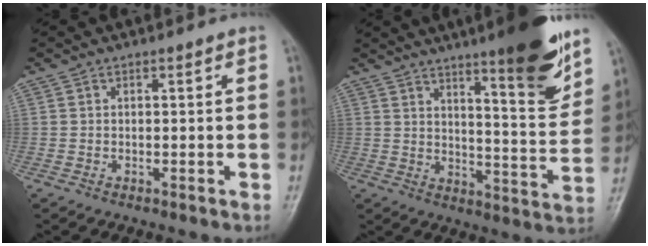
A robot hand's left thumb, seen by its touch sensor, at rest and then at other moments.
{"total": 14.9, "force": [9.8, 2.3, 11.0], "torque": [-0.130, -0.067, 0.146]}